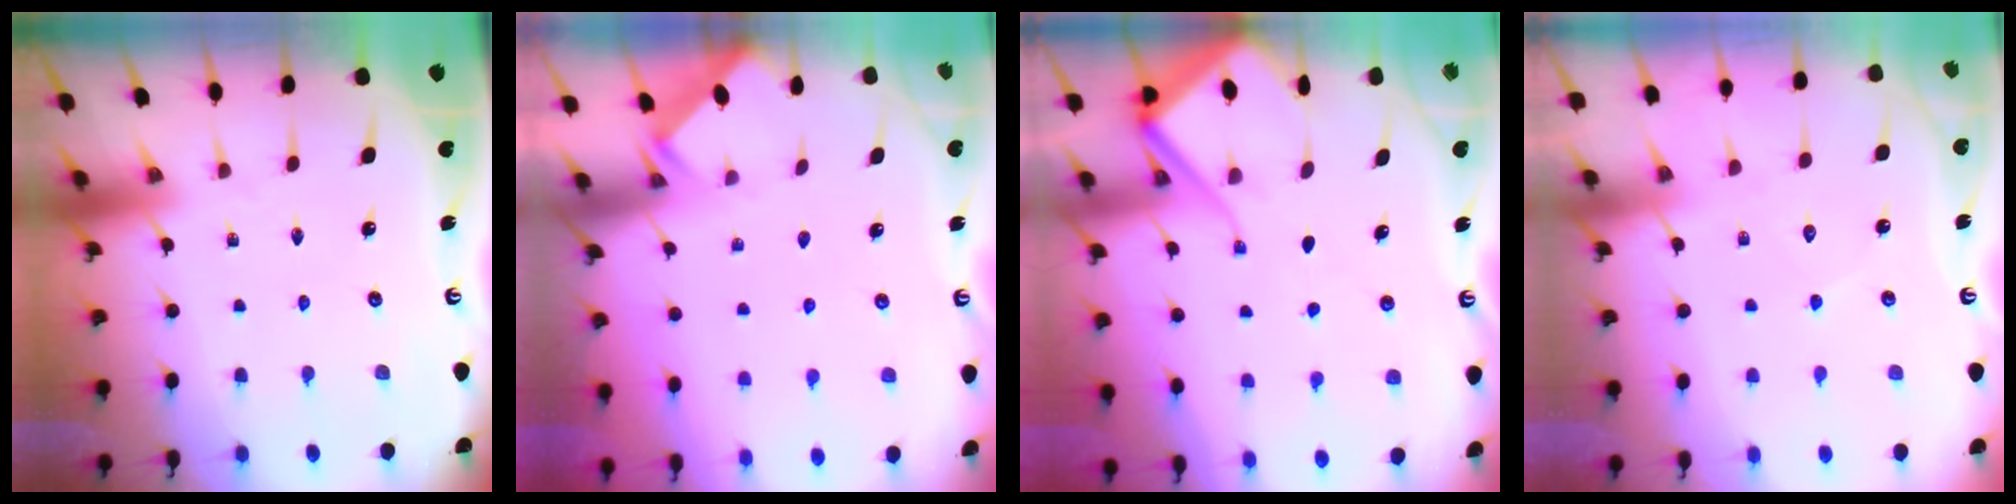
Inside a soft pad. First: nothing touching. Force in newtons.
{"total": 1.7, "press": 1.7, "slide": 0.2}
{"total": 7.9, "press": 7.9, "slide": 0.7}
{"total": 7.2, "press": 7.2, "slide": 0.7}